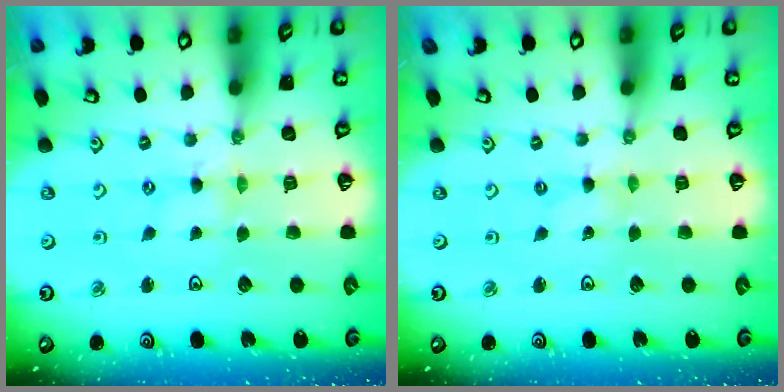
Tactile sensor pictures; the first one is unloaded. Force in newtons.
{"total": 0.0}